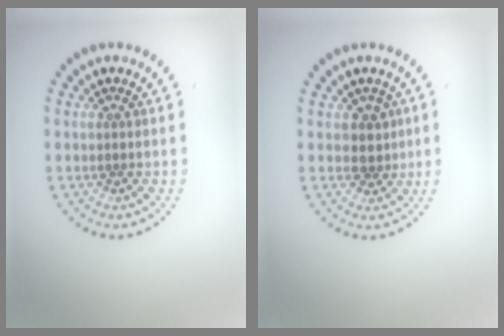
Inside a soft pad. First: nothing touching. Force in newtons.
{"total": 1.9, "press": 1.4, "slide": 1.3}